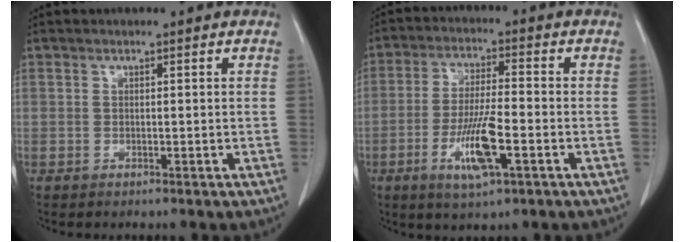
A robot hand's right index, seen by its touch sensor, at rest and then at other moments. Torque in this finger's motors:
{"motor_torque": [1.20, -0.56, 0.56, 0.11]}